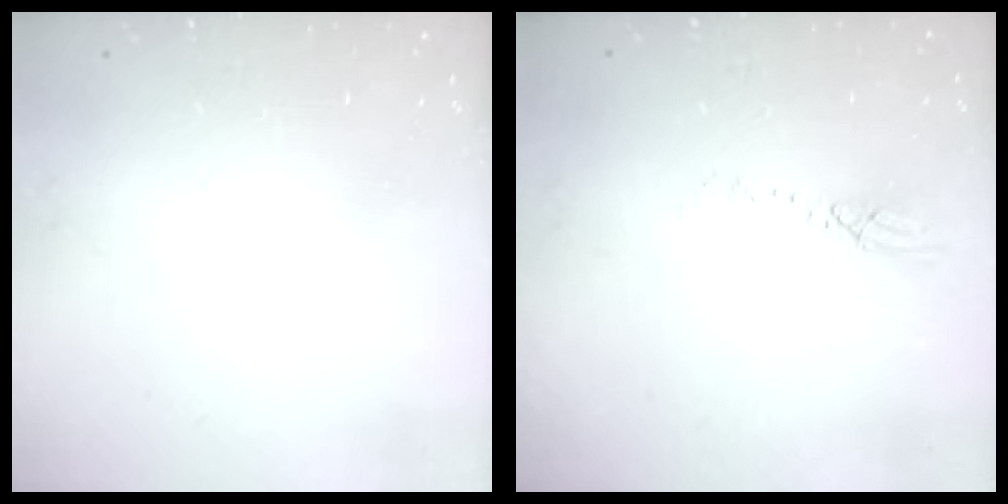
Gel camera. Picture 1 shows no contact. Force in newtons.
{"total": 3.9, "press": 3.8, "slide": 0.4}